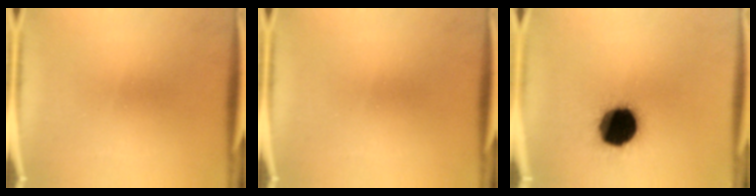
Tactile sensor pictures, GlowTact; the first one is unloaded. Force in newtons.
{"total": 0.0}
{"total": 19.9}